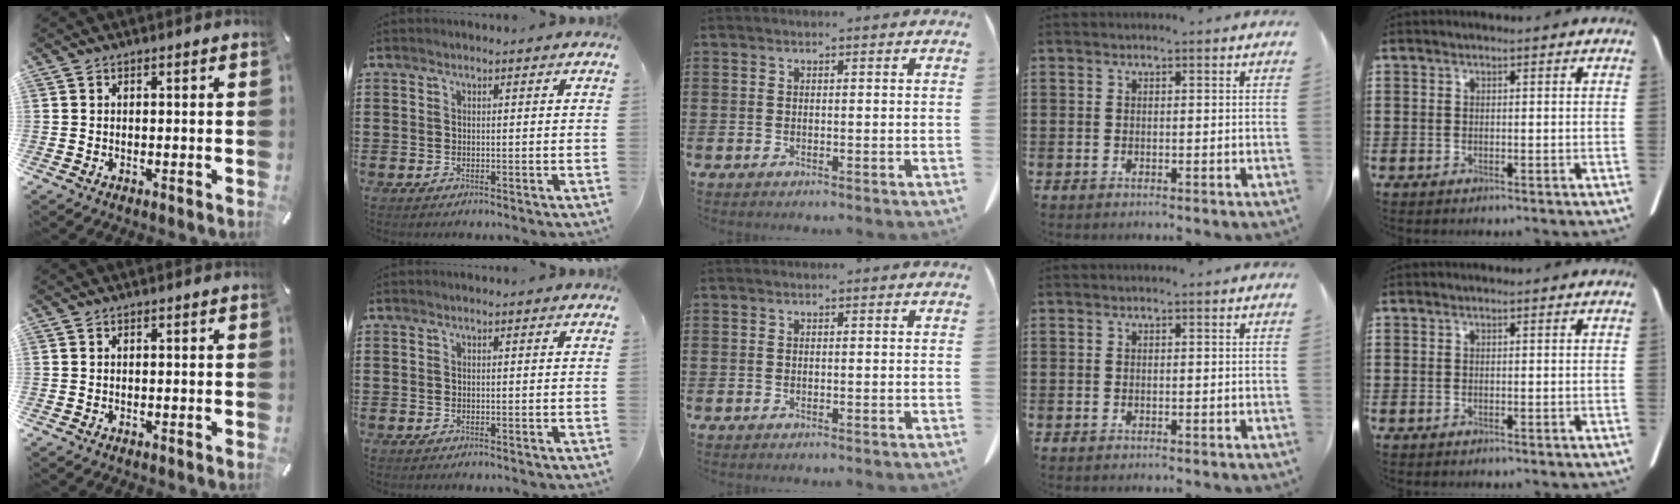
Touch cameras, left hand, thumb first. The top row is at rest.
{}